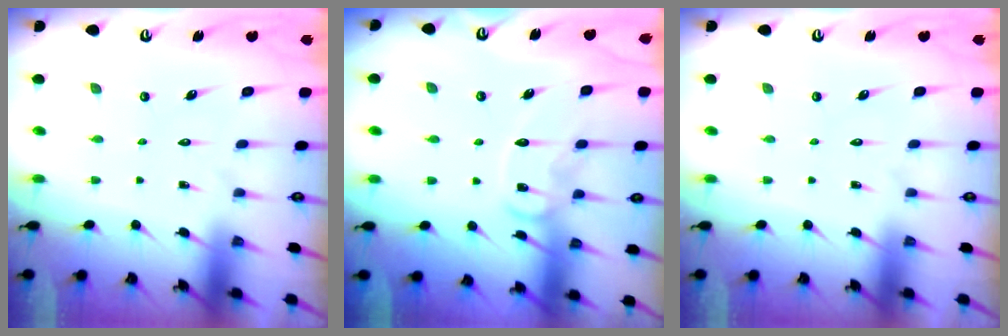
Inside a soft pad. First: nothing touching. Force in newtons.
{"total": 10.3, "press": 10.2, "slide": 0.9}
{"total": 0.0}